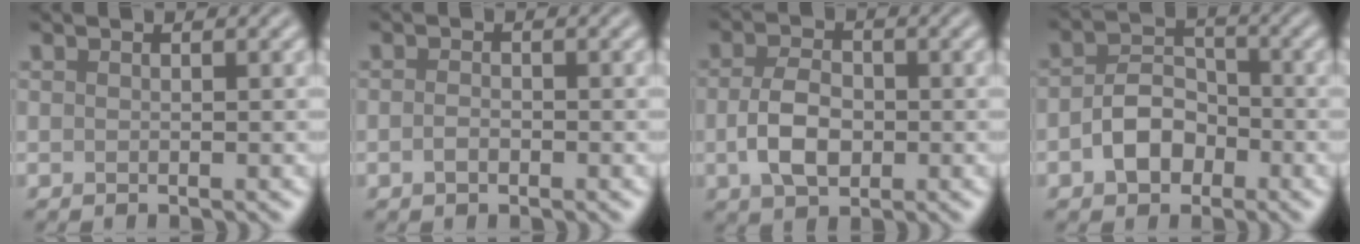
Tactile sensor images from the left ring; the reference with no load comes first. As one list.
[{"total": 1.1, "force": [-0.5, 0.7, 0.7], "torque": [-0.016, 0.000, -0.012]}, {"total": 4.3, "force": [-0.6, 2.8, 3.3], "torque": [-0.067, 0.000, -0.013]}, {"total": 4.1, "force": [-1.5, 2.9, 2.4], "torque": [-0.041, 0.005, -0.031]}]